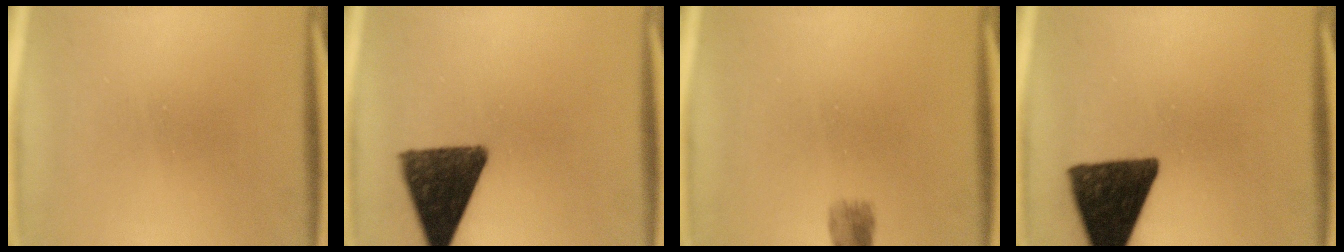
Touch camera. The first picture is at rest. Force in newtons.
{"total": 13.3}
{"total": 1.3}
{"total": 13.5}